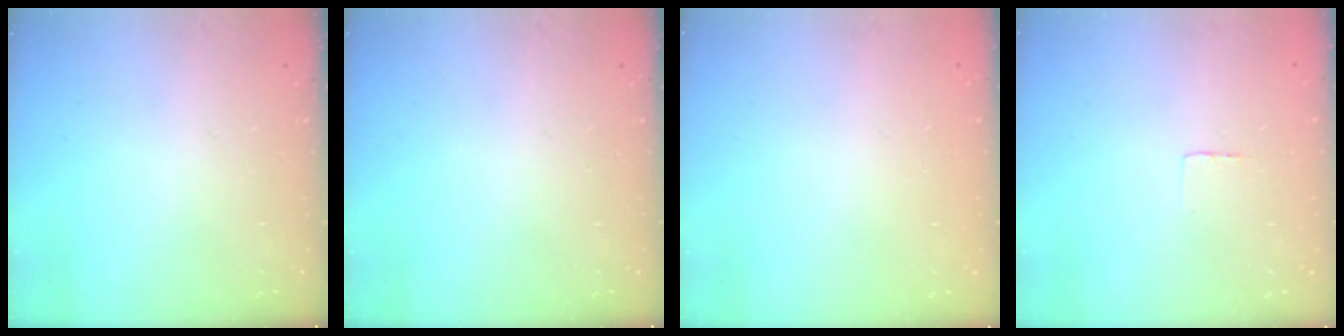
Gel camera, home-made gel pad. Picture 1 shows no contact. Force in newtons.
{"total": 0.0}
{"total": 0.0}
{"total": 2.3, "press": 2.3, "slide": 0.1}